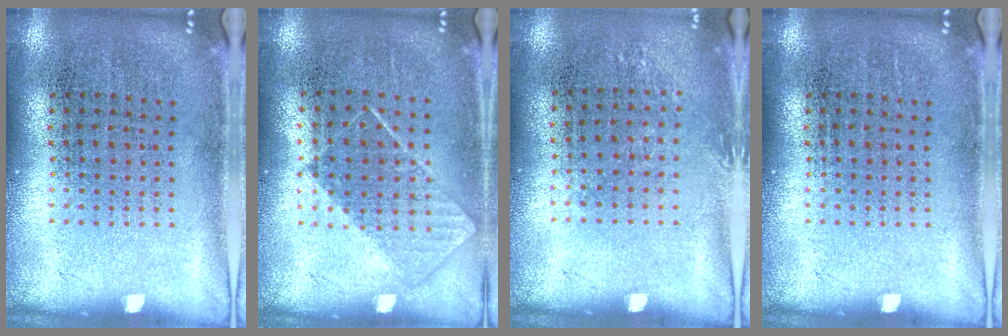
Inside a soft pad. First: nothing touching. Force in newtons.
{"total": 0.8, "press": 0.6, "slide": 0.5}
{"total": 0.7, "press": 0.7, "slide": 0.2}
{"total": 0.0}